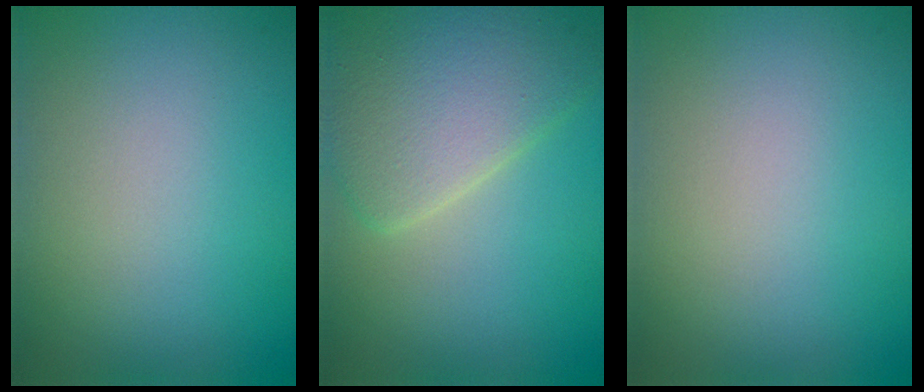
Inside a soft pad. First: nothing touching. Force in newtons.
{"total": 6.3, "press": 6.3, "slide": 0.2}
{"total": 0.0}